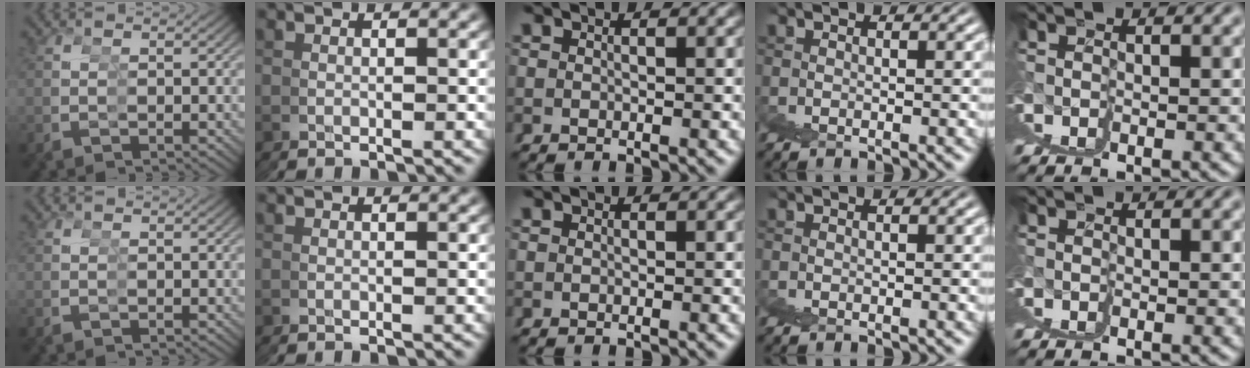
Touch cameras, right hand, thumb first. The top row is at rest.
{"middle": {"total": 1.5, "force": [-0.2, -1.4, -0.4], "torque": [0.019, -0.008, 0.006]}}